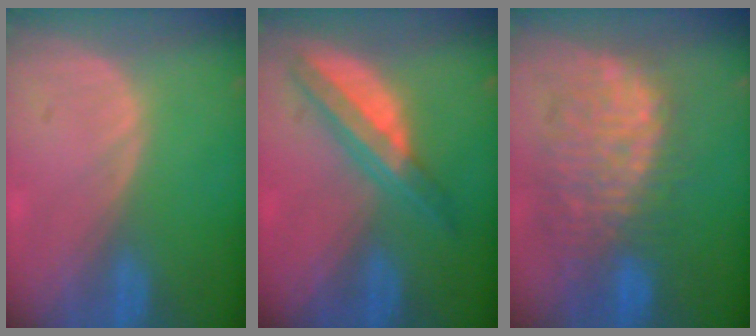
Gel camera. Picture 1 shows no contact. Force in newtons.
{"total": 6.5, "press": 5.7, "slide": 3.1}
{"total": 11.0, "press": 10.2, "slide": 4.1}